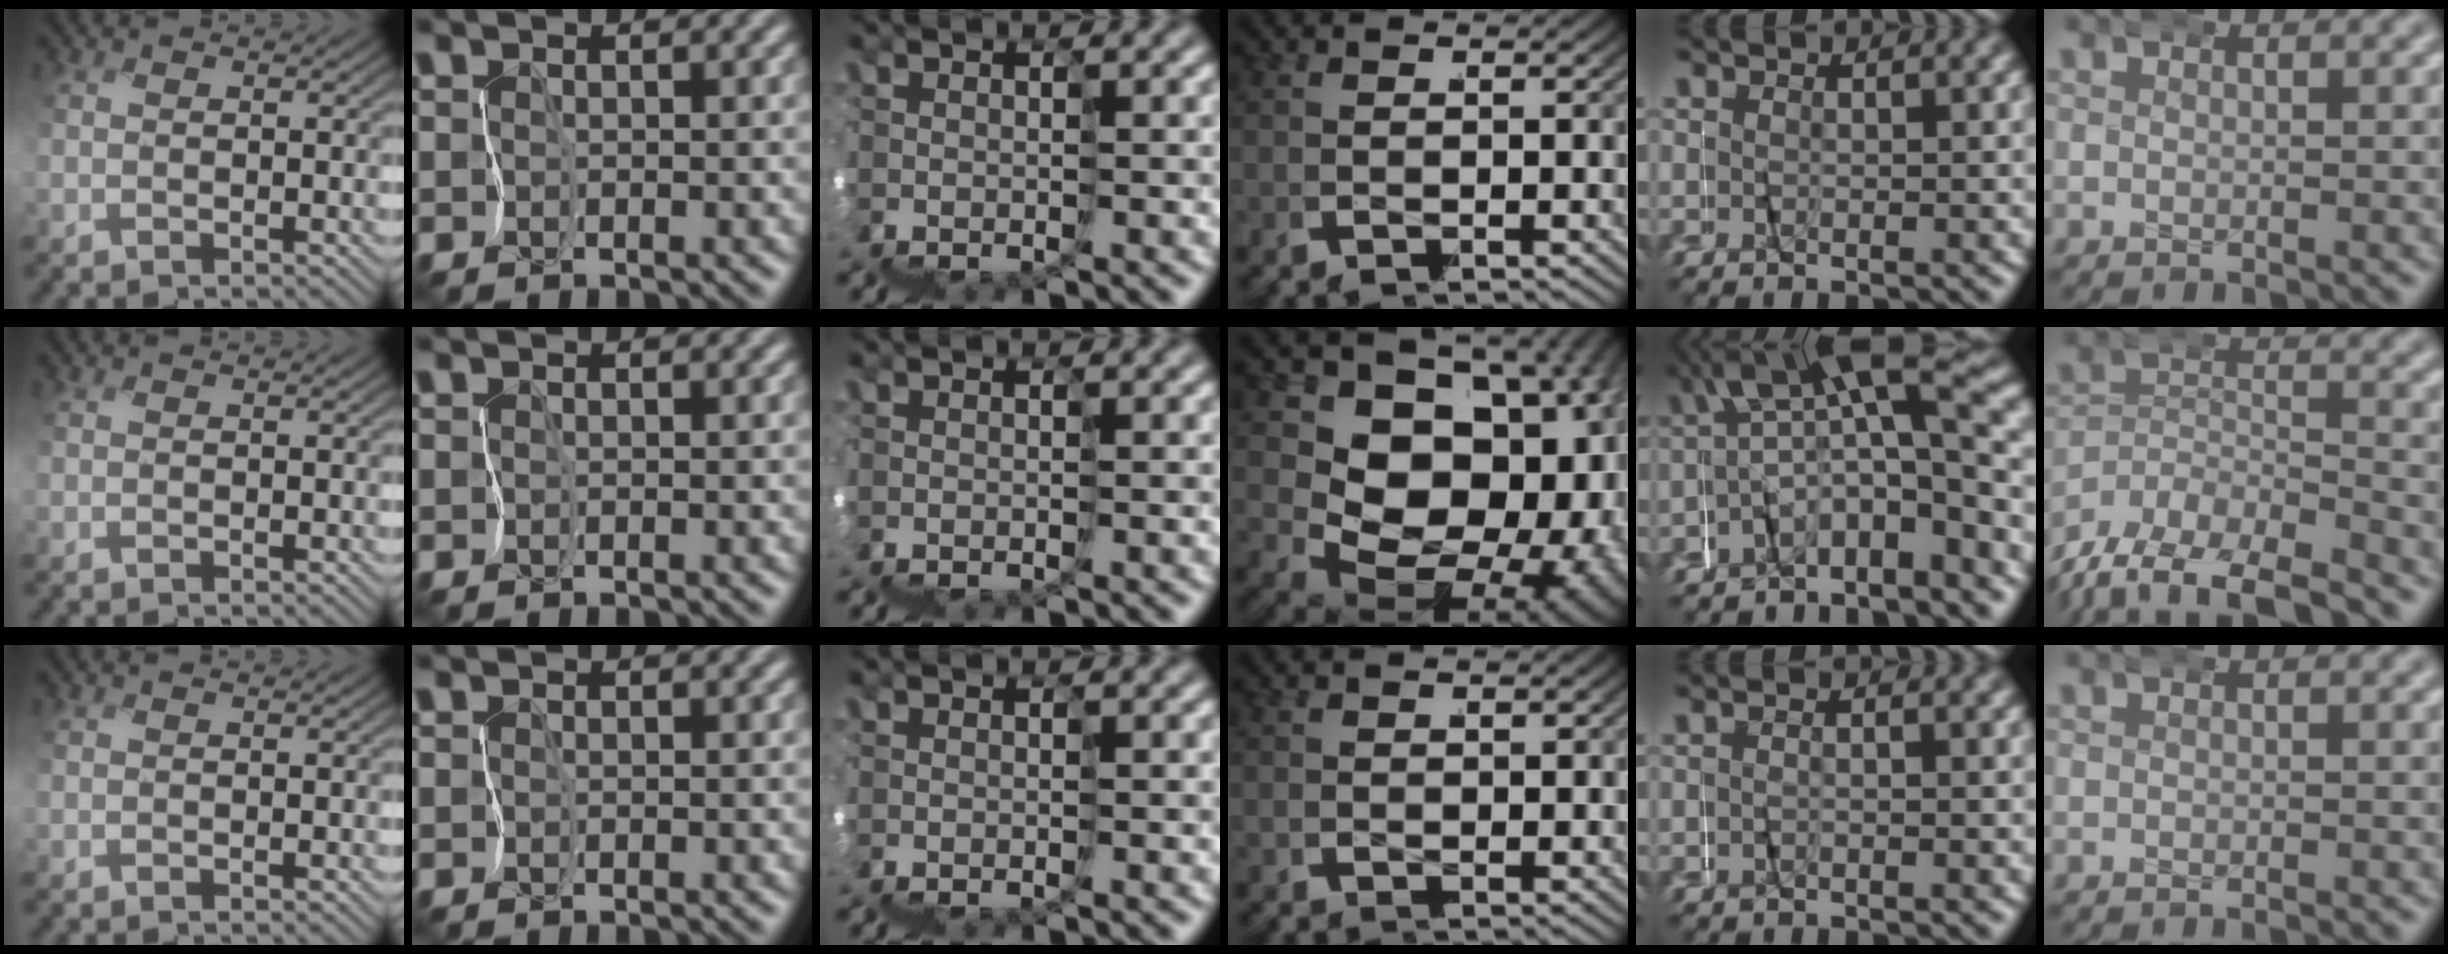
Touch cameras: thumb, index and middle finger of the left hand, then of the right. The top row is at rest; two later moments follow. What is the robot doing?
{"motion": "wrap", "object": "netting"}